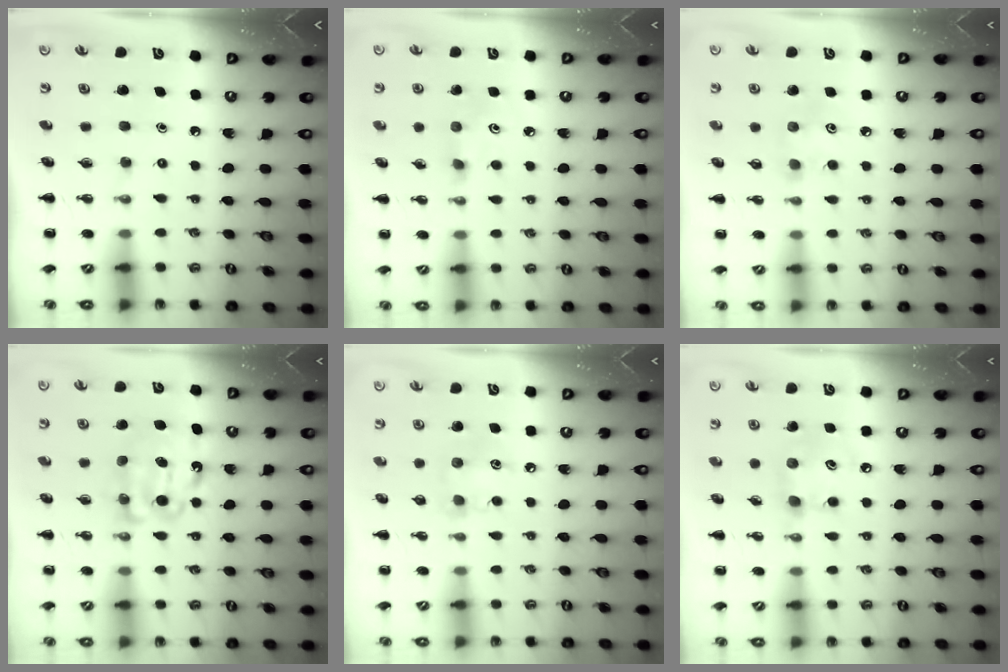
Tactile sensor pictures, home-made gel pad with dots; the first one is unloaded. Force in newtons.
{"total": 2.7, "press": 2.7, "slide": 0.3}
{"total": 3.3, "press": 3.2, "slide": 0.8}
{"total": 9.6, "press": 9.6, "slide": 0.7}
{"total": 6.0, "press": 5.8, "slide": 1.4}
{"total": 6.0, "press": 6.0, "slide": 0.5}